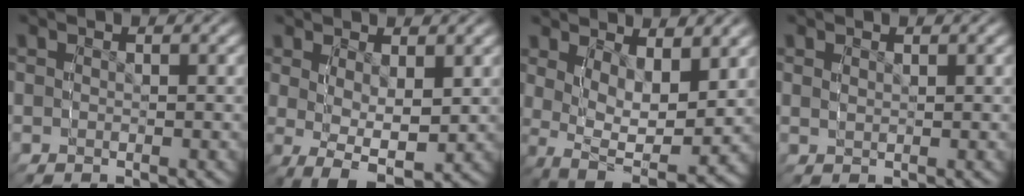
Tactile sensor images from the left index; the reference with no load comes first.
{"total": 5.5, "force": [-1.5, 2.9, 4.4], "torque": [-0.090, -0.033, -0.006]}
{"total": 7.5, "force": [-1.2, 5.1, 5.4], "torque": [-0.115, -0.058, 0.001]}
{"total": 0.9, "force": [0.8, -0.4, -0.1], "torque": [0.002, -0.004, 0.021]}